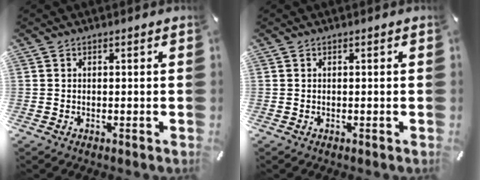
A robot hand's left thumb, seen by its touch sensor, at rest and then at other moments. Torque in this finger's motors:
{"motor_torque": [0.00, 0.00, 0.00, 0.00, 0.00]}